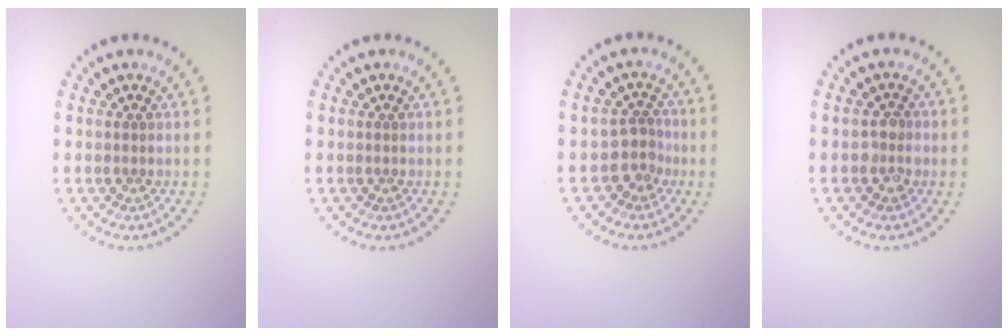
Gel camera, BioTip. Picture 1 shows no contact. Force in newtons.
{"total": 0.0}
{"total": 2.2, "press": 1.7, "slide": 1.4}
{"total": 1.7, "press": 1.7, "slide": 0.3}